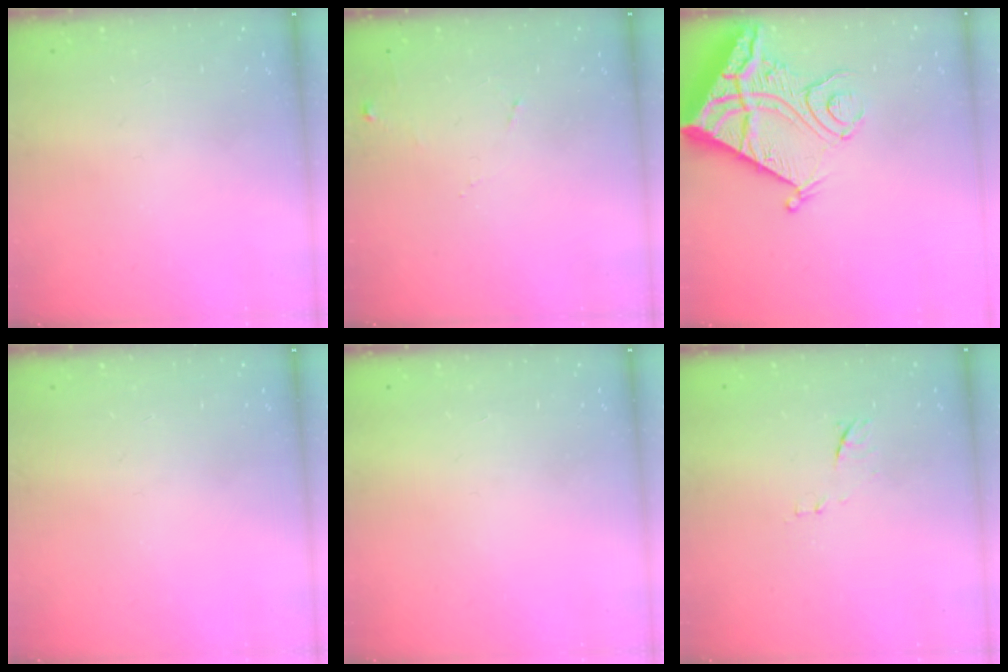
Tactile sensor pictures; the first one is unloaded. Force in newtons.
{"total": 5.9, "press": 5.8, "slide": 0.7}
{"total": 17.7, "press": 17.5, "slide": 2.3}
{"total": 0.0}
{"total": 1.6, "press": 1.6, "slide": 0.1}
{"total": 7.1, "press": 7.1, "slide": 0.7}